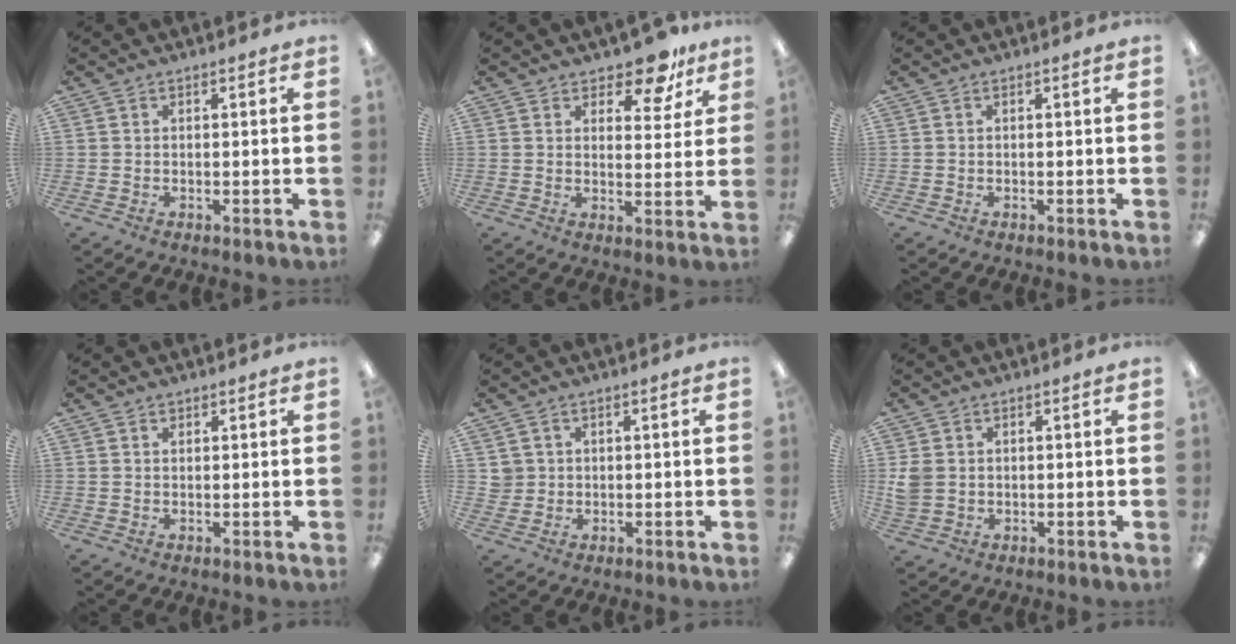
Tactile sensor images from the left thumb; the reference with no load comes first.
{"total": 9.1, "force": [7.0, 3.9, 4.3], "torque": [-0.049, -0.044, 0.121]}
{"total": 0.0}
{"total": 0.9, "force": [0.7, 0.5, 0.1], "torque": [-0.002, 0.000, 0.014]}
{"total": 2.5, "force": [0.8, 2.4, 0.0], "torque": [-0.008, 0.003, 0.015]}
{"total": 3.9, "force": [0.6, 3.3, 1.9], "torque": [-0.029, 0.003, 0.013]}